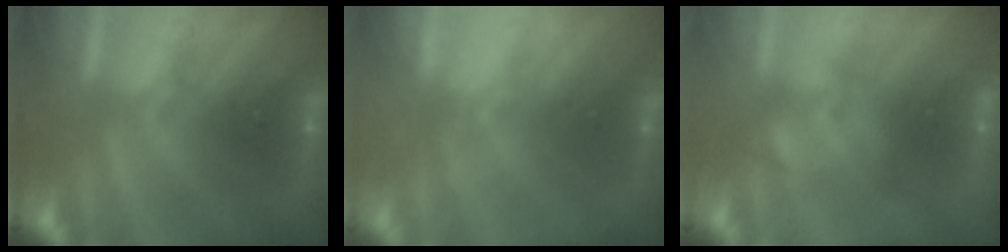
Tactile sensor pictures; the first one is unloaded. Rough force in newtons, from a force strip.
{"total": 2.3}
{"total": 2.3}